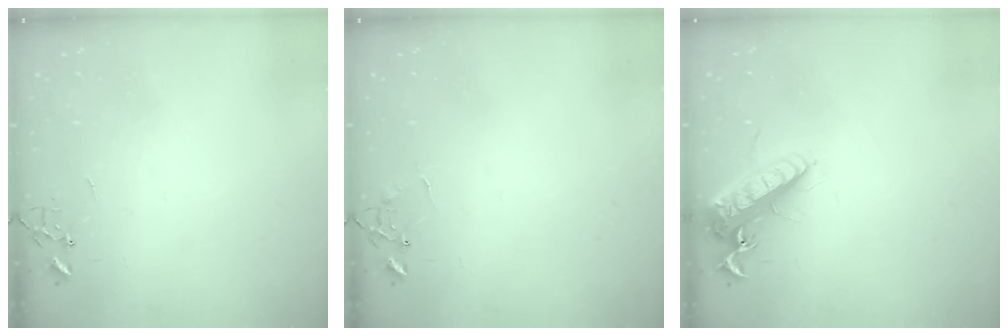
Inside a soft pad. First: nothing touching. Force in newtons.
{"total": 6.4, "press": 6.4, "slide": 0.4}
{"total": 15.9, "press": 15.5, "slide": 3.3}